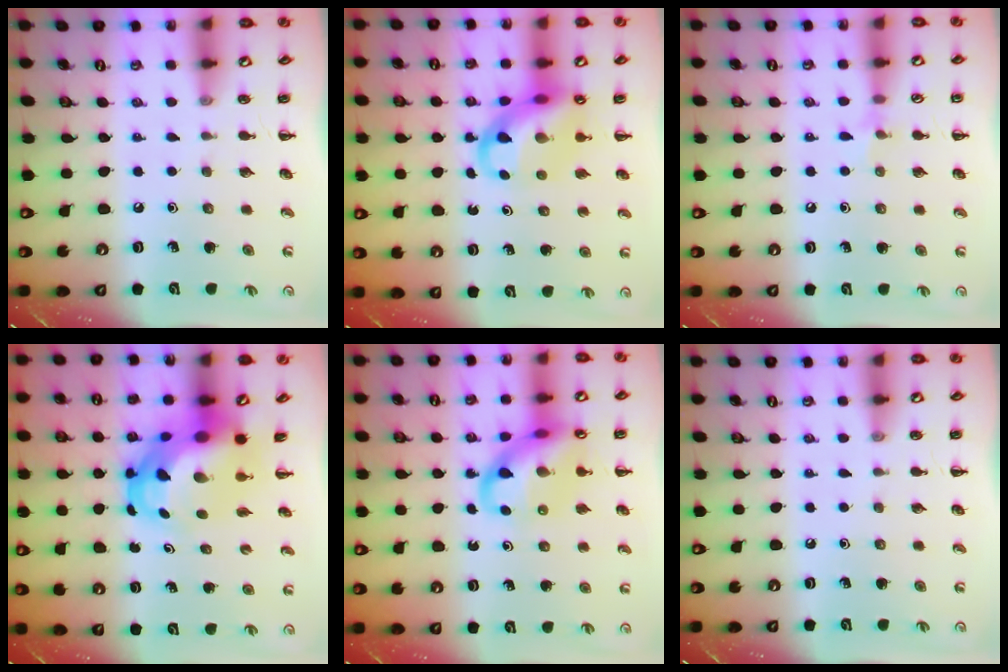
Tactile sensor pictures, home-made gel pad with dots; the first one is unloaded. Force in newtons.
{"total": 12.0, "press": 11.6, "slide": 3.0}
{"total": 5.3, "press": 5.0, "slide": 1.9}
{"total": 9.0, "press": 8.9, "slide": 1.3}
{"total": 14.7, "press": 14.5, "slide": 2.3}
{"total": 0.0}